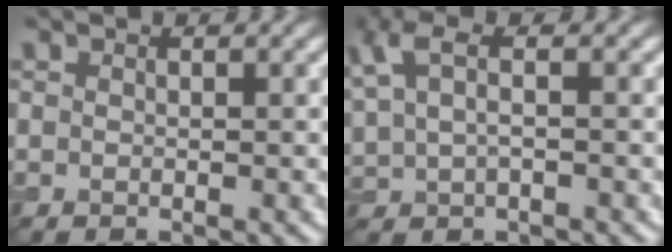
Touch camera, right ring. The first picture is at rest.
{"total": 3.5, "force": [1.6, 1.5, 2.7], "torque": [-0.071, 0.008, 0.033]}